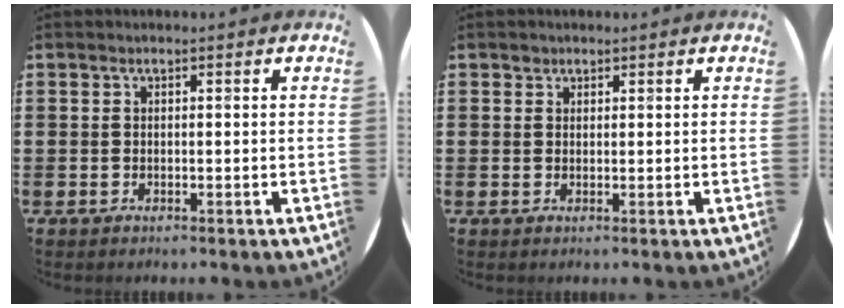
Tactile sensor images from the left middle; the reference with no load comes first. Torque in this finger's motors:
{"motor_torque": [0.20, -0.08, -0.03, 0.01]}